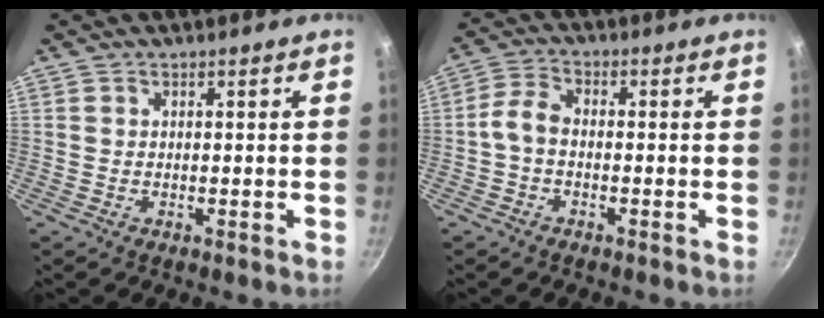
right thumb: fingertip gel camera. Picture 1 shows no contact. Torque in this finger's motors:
{"motor_torque": [0.25, 1.08, 0.61, -0.42, 0.00]}